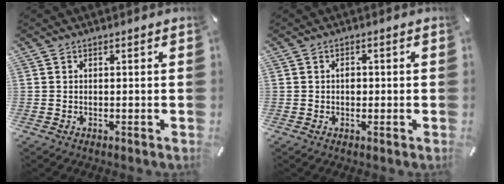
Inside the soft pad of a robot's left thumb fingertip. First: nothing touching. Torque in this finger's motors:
{"motor_torque": [0.52, 0.30, 0.31, 0.18, 0.01]}